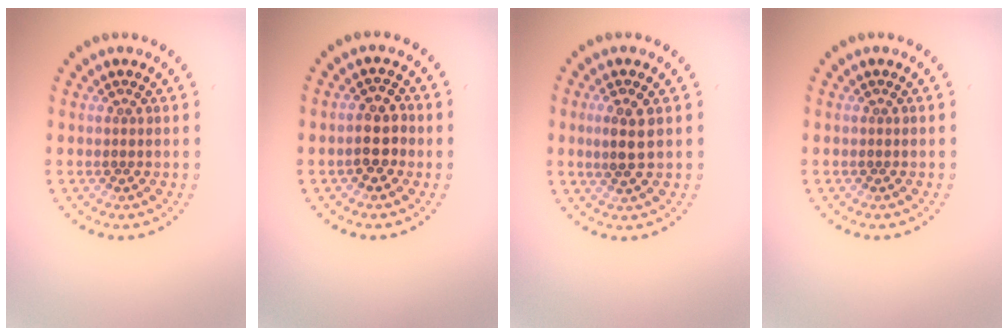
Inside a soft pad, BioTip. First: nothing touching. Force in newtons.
{"total": 2.6, "press": 2.5, "slide": 0.9}
{"total": 2.6, "press": 2.4, "slide": 0.8}
{"total": 0.0}